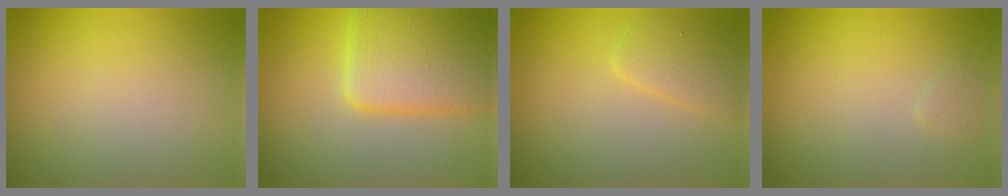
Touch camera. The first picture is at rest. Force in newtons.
{"total": 8.0, "press": 8.0, "slide": 0.3}
{"total": 2.6, "press": 2.6, "slide": 0.1}
{"total": 0.6, "press": 0.6, "slide": 0.0}